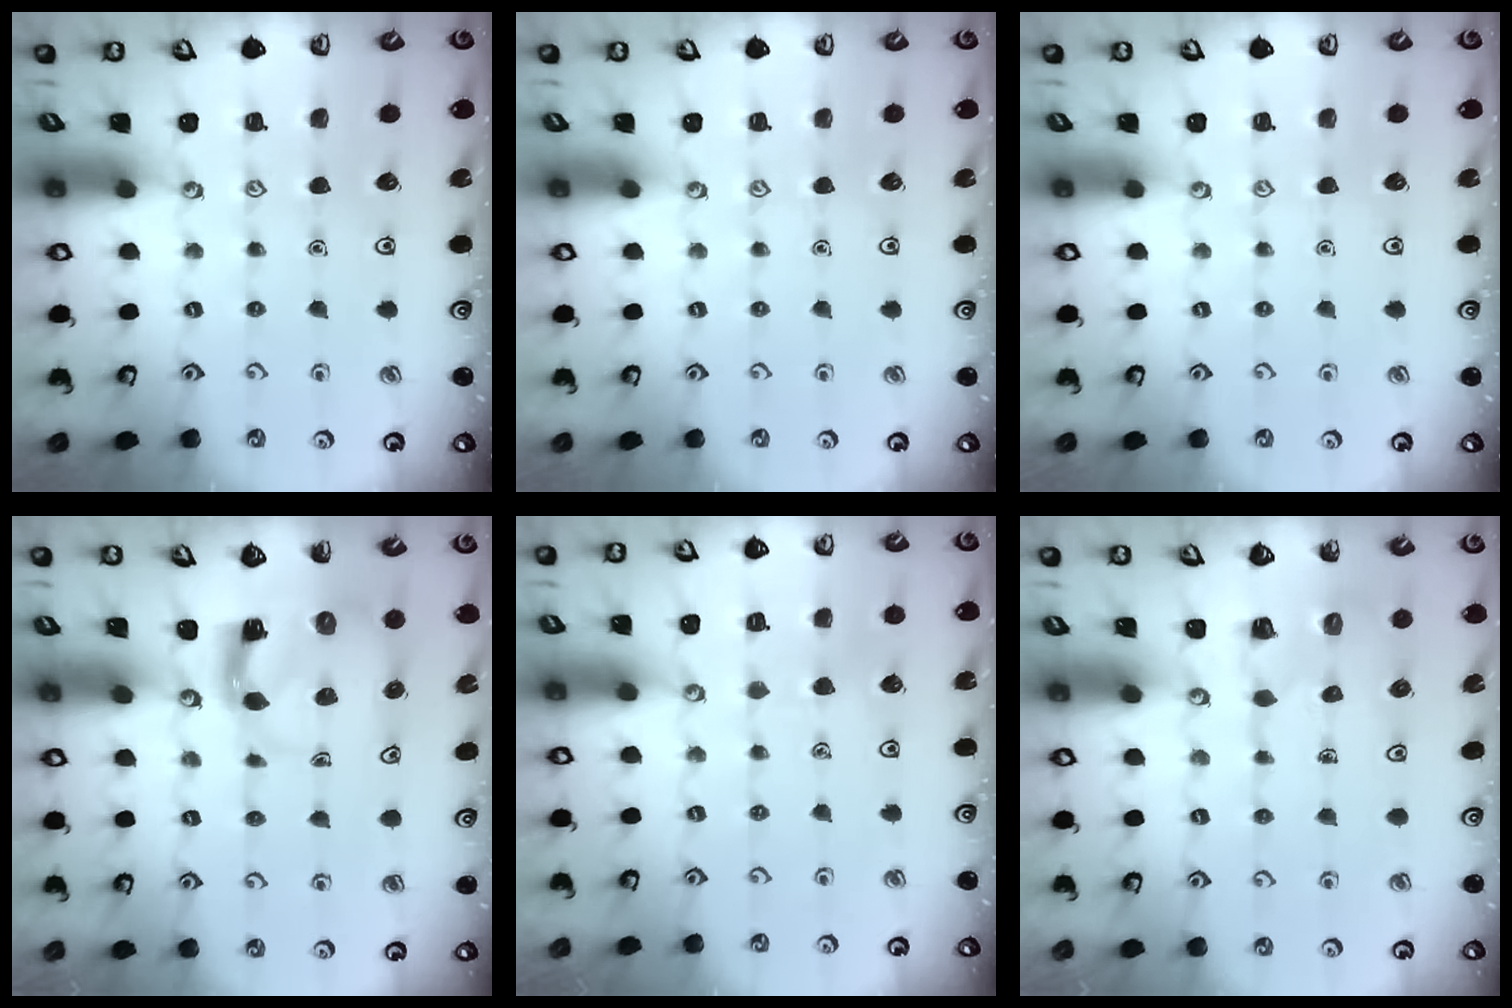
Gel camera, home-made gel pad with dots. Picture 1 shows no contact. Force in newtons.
{"total": 0.0}
{"total": 0.0}
{"total": 4.0, "press": 3.9, "slide": 0.7}
{"total": 3.6, "press": 3.6, "slide": 0.3}
{"total": 2.6, "press": 2.6, "slide": 0.3}